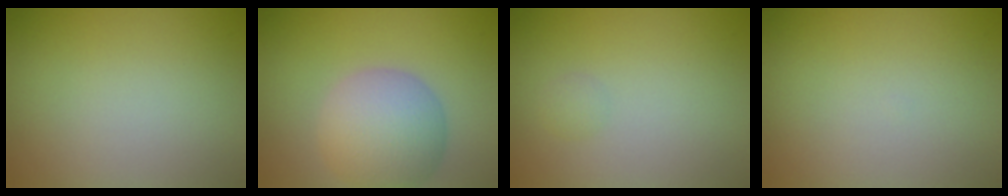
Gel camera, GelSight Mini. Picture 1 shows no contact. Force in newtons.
{"total": 7.0, "press": 7.0, "slide": 0.5}
{"total": 0.7, "press": 0.7, "slide": 0.0}
{"total": 0.0}